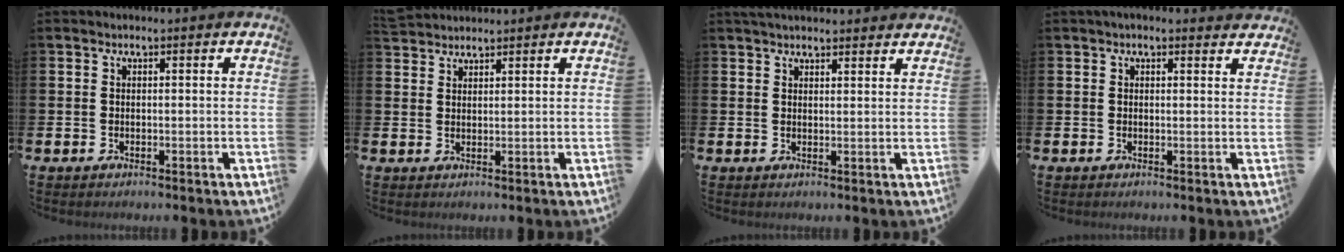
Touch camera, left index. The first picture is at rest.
{"total": 2.6, "force": [2.6, 0.4, -0.1], "torque": [-0.002, -0.007, 0.048]}
{"total": 2.7, "force": [2.6, 0.5, 0.5], "torque": [-0.011, -0.008, 0.048]}
{"total": 1.3, "force": [1.2, 0.2, 0.3], "torque": [-0.003, -0.002, 0.022]}